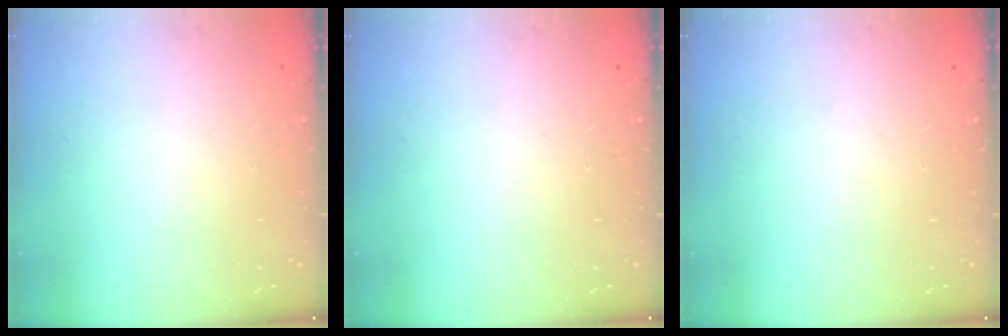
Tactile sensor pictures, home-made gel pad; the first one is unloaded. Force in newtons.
{"total": 0.0}
{"total": 0.0}